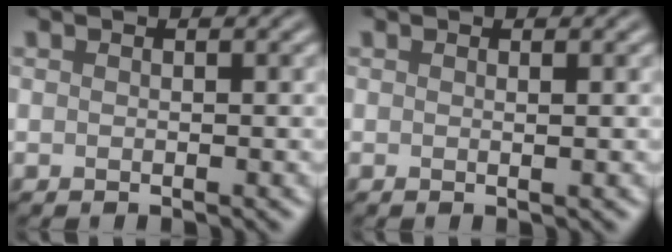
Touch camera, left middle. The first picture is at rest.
{"total": 0.8, "force": [0.1, 0.3, 0.7], "torque": [-0.006, -0.001, -0.003]}